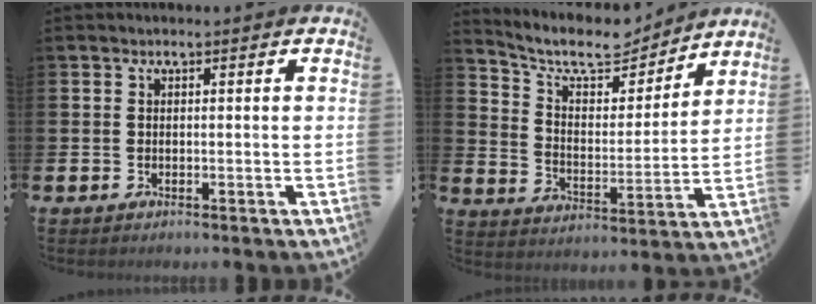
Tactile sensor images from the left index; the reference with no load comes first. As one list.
[{"total": 9.9, "force": [8.8, 3.0, 3.3], "torque": [-0.093, -0.061, 0.152]}]